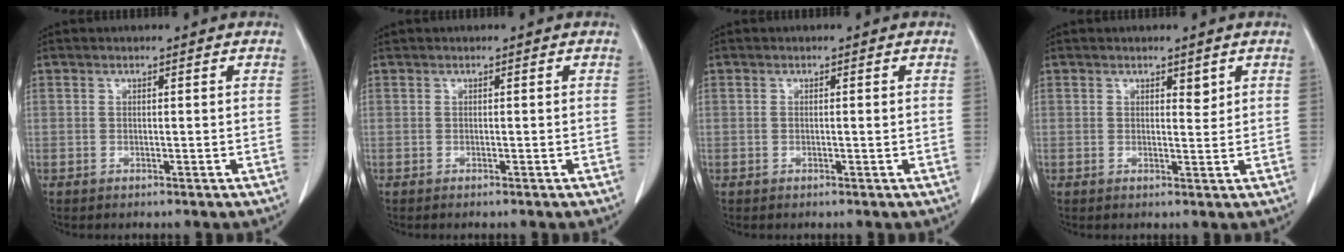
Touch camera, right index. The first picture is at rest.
{"total": 0.0}
{"total": 0.6, "force": [0.0, 0.1, 0.6], "torque": [-0.012, -0.001, 0.002]}
{"total": 1.4, "force": [0.9, 0.7, 0.9], "torque": [-0.010, -0.007, 0.014]}